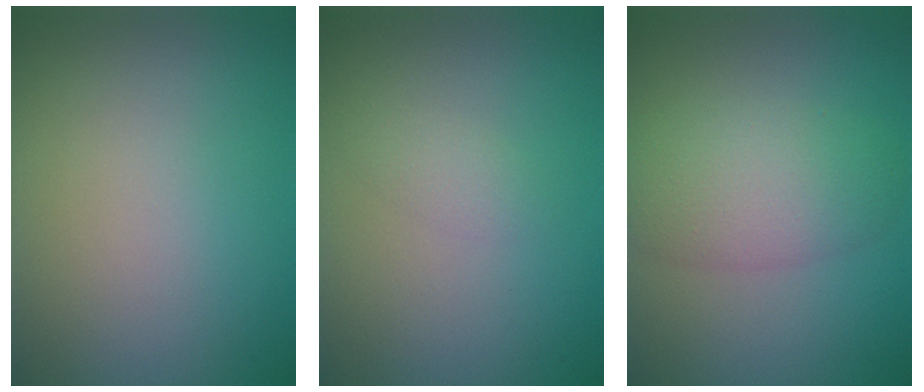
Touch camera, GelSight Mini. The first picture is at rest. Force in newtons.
{"total": 1.1, "press": 1.1, "slide": 0.0}
{"total": 5.3, "press": 5.3, "slide": 0.3}